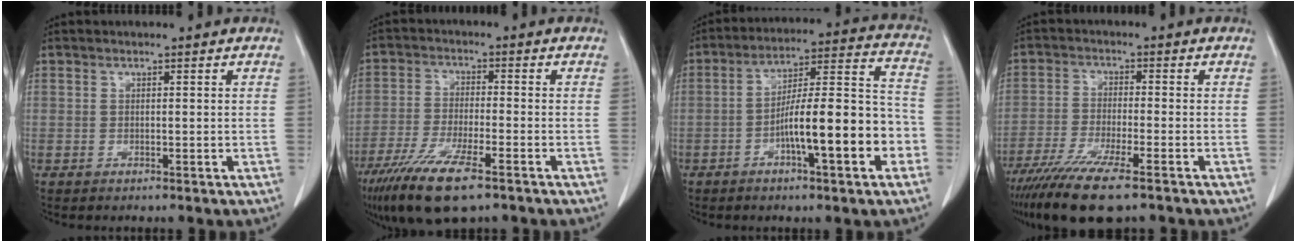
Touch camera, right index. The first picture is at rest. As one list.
[{"total": 11.4, "force": [-7.4, 2.0, 8.5], "torque": [-0.161, -0.028, -0.126]}, {"total": 15.2, "force": [-5.1, 2.4, 14.1], "torque": [-0.216, 0.024, -0.078]}, {"total": 11.8, "force": [-8.3, 1.4, 8.2], "torque": [-0.148, -0.029, -0.140]}]